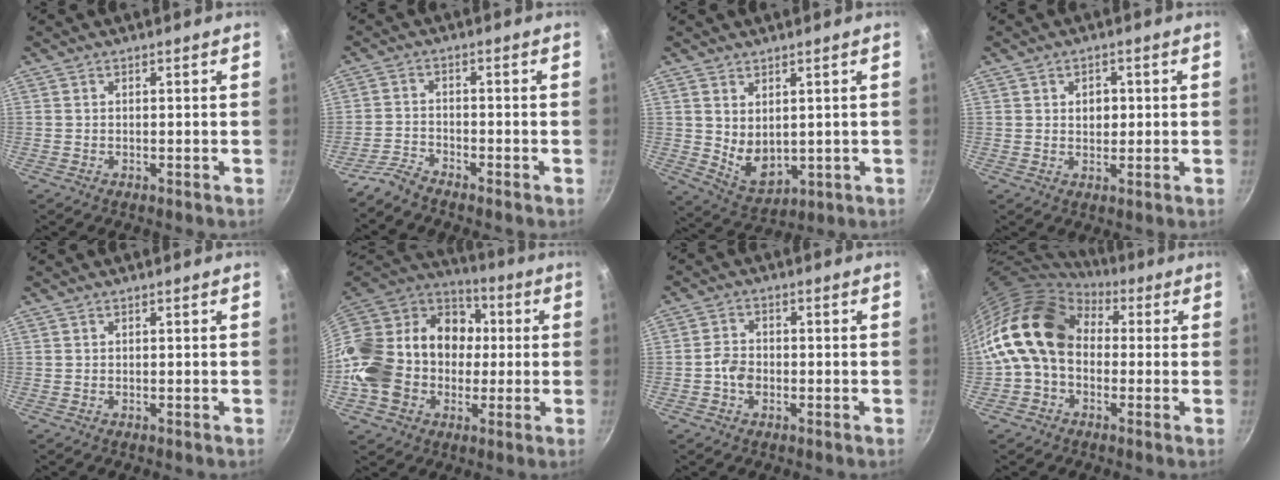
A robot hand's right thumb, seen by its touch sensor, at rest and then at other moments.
{"total": 3.4, "force": [-3.3, 0.5, 0.8], "torque": [-0.026, 0.021, -0.074]}
{"total": 7.2, "force": [1.6, 4.8, 5.1], "torque": [-0.072, -0.028, 0.049]}
{"total": 3.5, "force": [0.6, 2.6, 2.3], "torque": [-0.014, 0.000, 0.008]}
{"total": 0.0}
{"total": 28.2, "force": [-2.3, 22.8, 16.4], "torque": [-0.321, 0.058, -0.035]}
{"total": 3.7, "force": [-1.2, 2.8, 2.1], "torque": [-0.032, 0.018, -0.027]}
{"total": 15.6, "force": [0.9, 11.7, 10.3], "torque": [-0.161, 0.034, -0.003]}